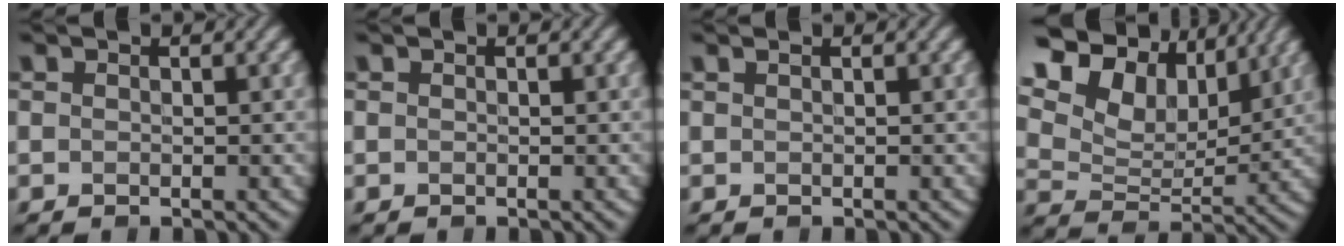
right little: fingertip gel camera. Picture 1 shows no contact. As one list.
[{"total": 0.0}, {"total": 0.8, "force": [0.4, 0.4, 0.6], "torque": [-0.005, -0.001, 0.001]}, {"total": 13.0, "force": [7.0, 8.1, 7.3], "torque": [-0.167, 0.033, 0.106]}]